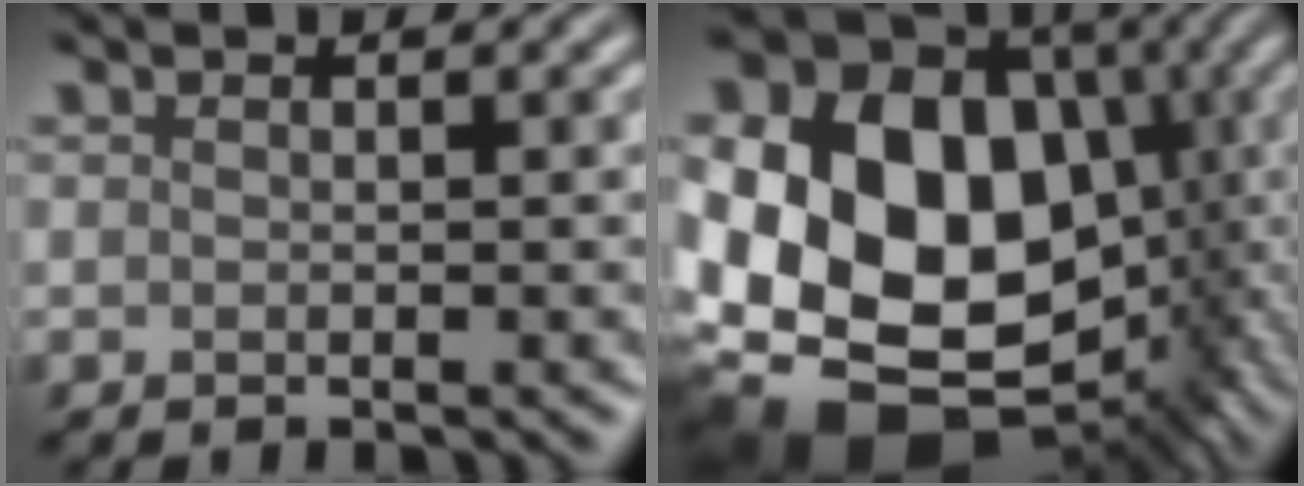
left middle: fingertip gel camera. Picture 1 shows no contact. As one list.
[{"total": 21.8, "force": [-1.7, 17.7, 12.6], "torque": [-0.226, -0.008, -0.047]}]